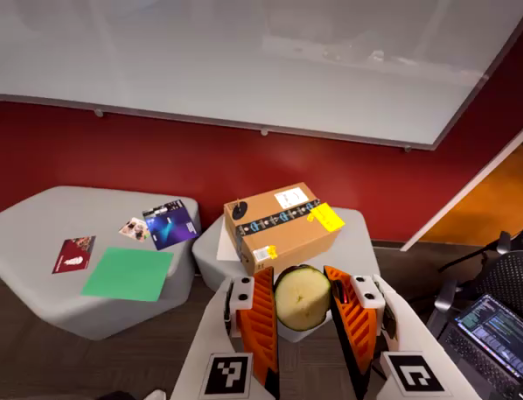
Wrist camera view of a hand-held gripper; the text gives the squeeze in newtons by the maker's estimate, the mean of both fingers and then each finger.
{"total": 12.4, "left": 12.8, "right": 12.0}